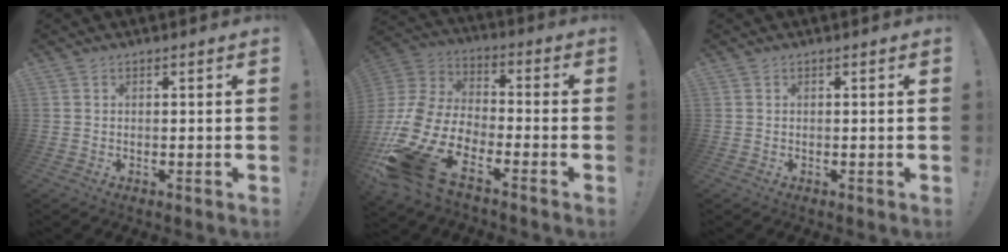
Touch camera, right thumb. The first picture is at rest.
{"total": 17.8, "force": [-11.4, 8.1, 11.1], "torque": [-0.247, 0.045, -0.196]}
{"total": 0.0}